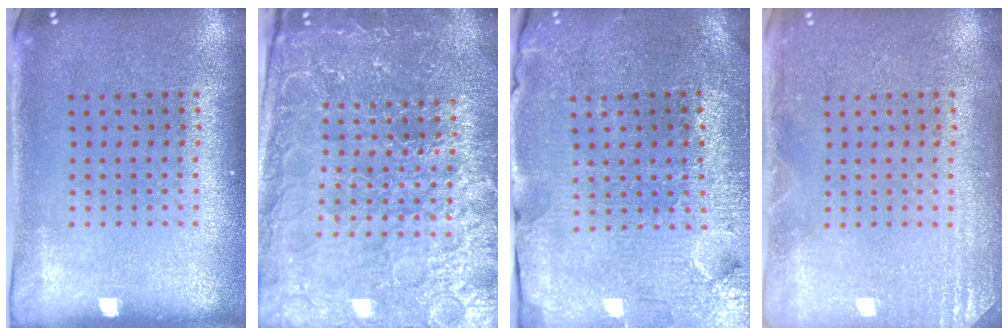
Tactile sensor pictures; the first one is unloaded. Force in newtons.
{"total": 5.0, "press": 4.6, "slide": 1.8}
{"total": 3.8, "press": 3.6, "slide": 1.1}
{"total": 2.2, "press": 2.1, "slide": 0.3}